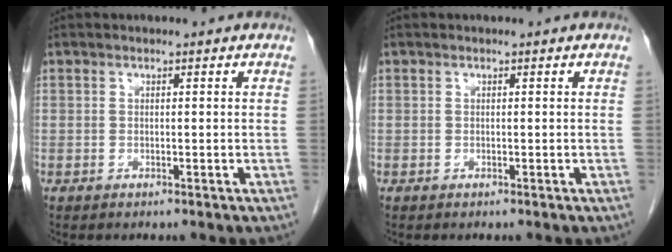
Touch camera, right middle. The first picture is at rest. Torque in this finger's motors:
{"motor_torque": [0.00, 0.01, 0.02, 0.00]}